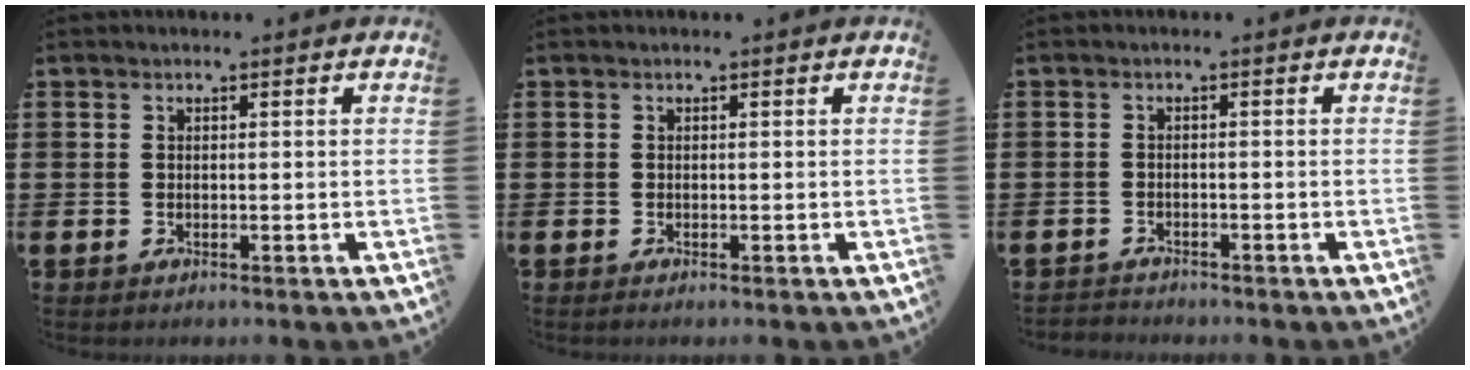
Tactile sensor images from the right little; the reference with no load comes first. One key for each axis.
{"total": 0.0}
{"total": 1.1, "fx": -1.0, "fy": 0.1, "fz": -0.1, "tx": 0.000, "ty": 0.002, "tz": -0.023}